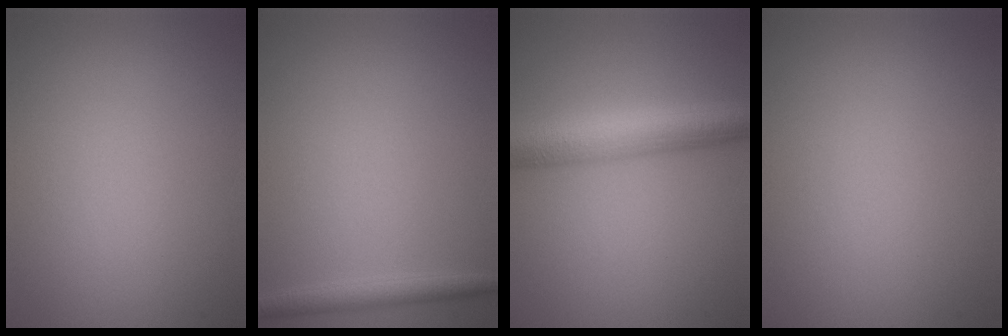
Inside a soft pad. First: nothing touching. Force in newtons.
{"total": 1.8, "press": 1.8, "slide": 0.1}
{"total": 5.9, "press": 5.9, "slide": 0.2}
{"total": 0.0}